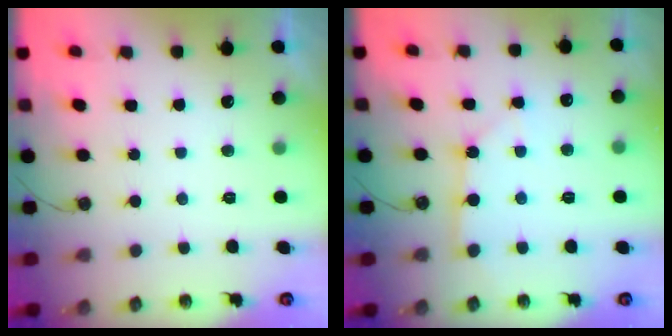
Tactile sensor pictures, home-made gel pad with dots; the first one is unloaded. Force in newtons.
{"total": 2.4, "press": 2.4, "slide": 0.3}